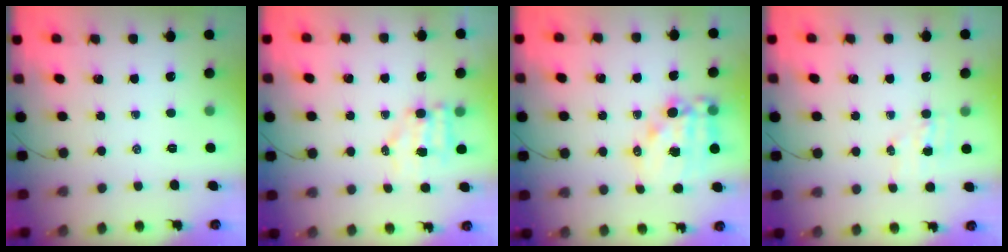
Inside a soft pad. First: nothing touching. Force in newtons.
{"total": 5.1, "press": 5.0, "slide": 0.8}
{"total": 12.6, "press": 12.2, "slide": 3.1}
{"total": 4.7, "press": 4.6, "slide": 1.0}